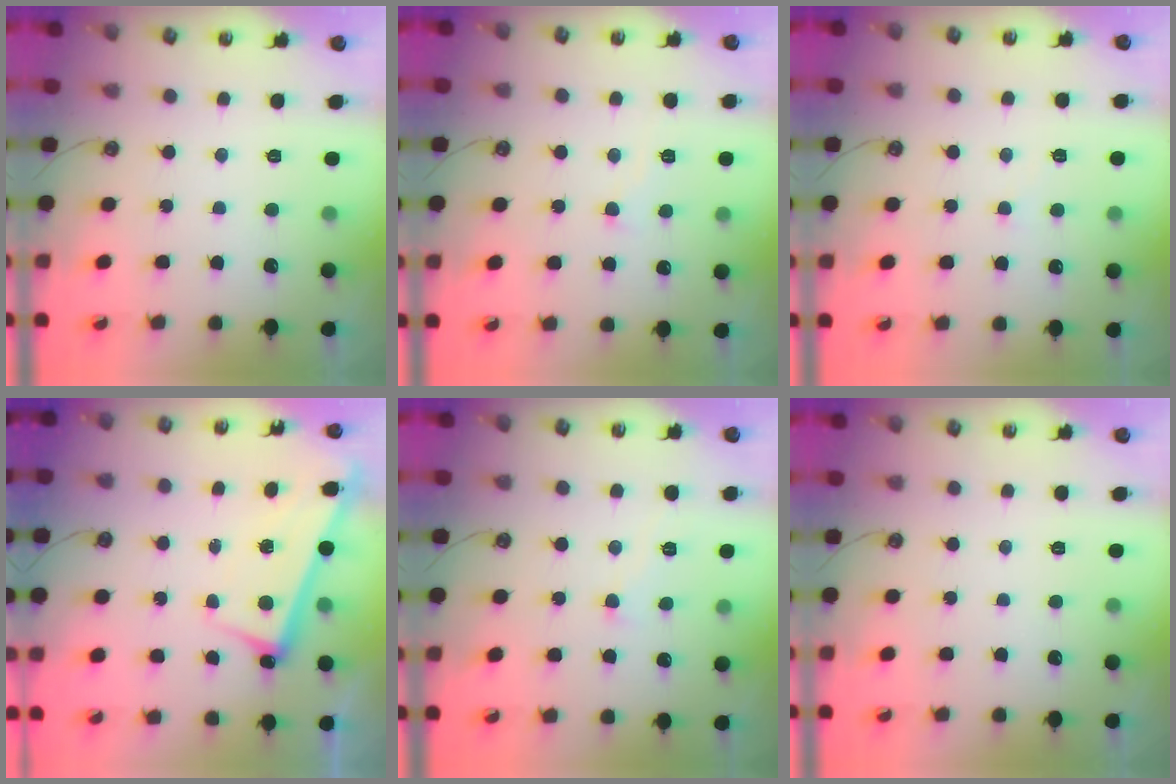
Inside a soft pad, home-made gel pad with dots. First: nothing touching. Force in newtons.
{"total": 2.6, "press": 2.6, "slide": 0.6}
{"total": 1.4, "press": 1.3, "slide": 0.4}
{"total": 2.6, "press": 2.4, "slide": 0.9}
{"total": 3.6, "press": 3.6, "slide": 0.1}
{"total": 0.0}